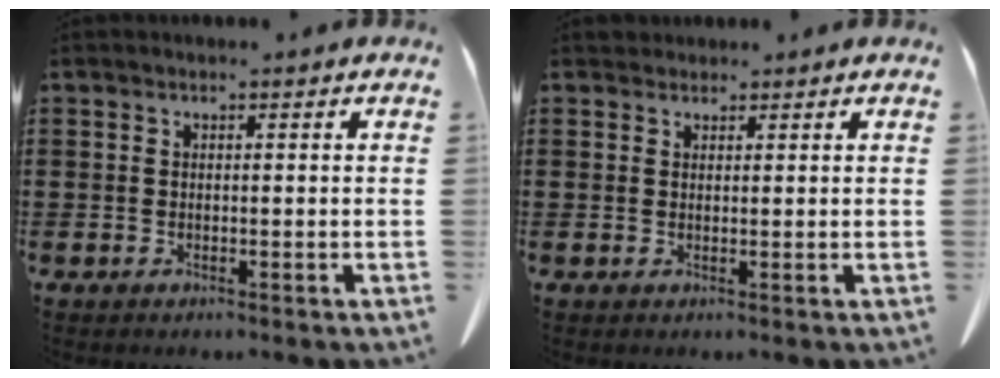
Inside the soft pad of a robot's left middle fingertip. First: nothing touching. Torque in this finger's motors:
{"motor_torque": [0.14, 0.14, -0.02, 0.01]}